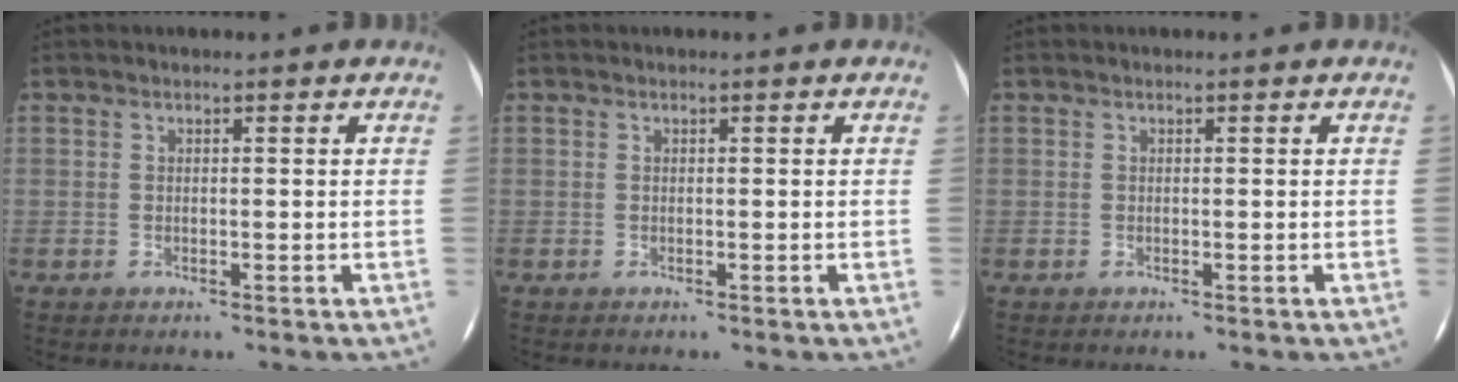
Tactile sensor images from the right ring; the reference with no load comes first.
{"total": 0.0}
{"total": 0.0}